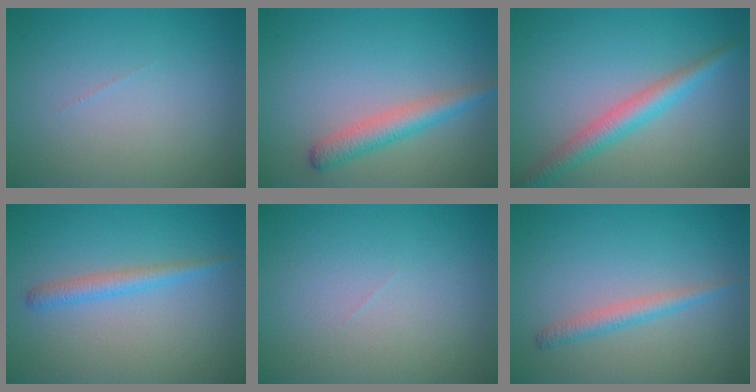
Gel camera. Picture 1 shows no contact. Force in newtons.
{"total": 3.0, "press": 3.0, "slide": 0.2}
{"total": 3.4, "press": 3.4, "slide": 0.1}
{"total": 2.0, "press": 2.0, "slide": 0.0}
{"total": 0.0}
{"total": 1.9, "press": 1.9, "slide": 0.1}